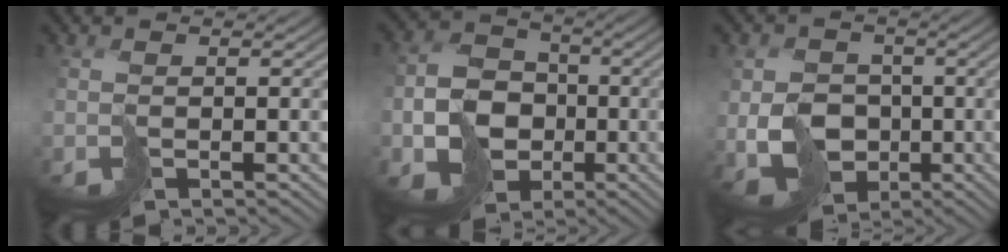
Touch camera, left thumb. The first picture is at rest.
{"total": 8.7, "force": [-2.7, 7.5, 3.7], "torque": [-0.077, -0.026, -0.056]}
{"total": 6.2, "force": [-0.6, 5.6, 2.4], "torque": [-0.053, -0.017, -0.010]}